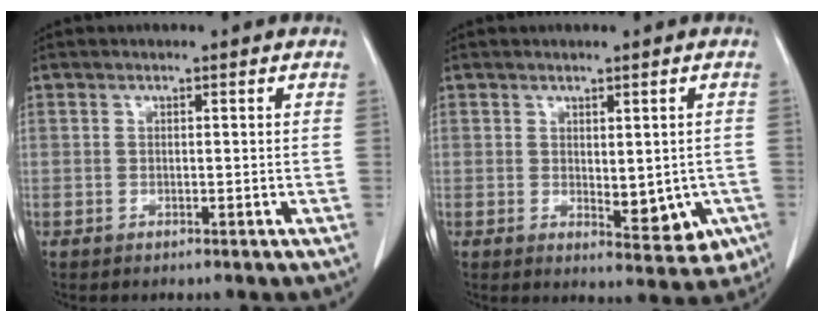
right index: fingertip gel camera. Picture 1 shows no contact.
{"total": 7.0, "force": [-1.3, 3.1, 6.1], "torque": [-0.061, -0.013, -0.006]}